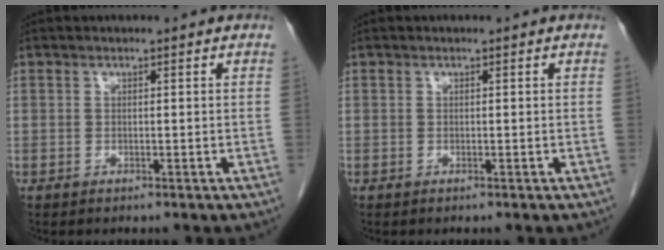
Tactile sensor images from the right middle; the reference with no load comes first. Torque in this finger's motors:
{"motor_torque": [-0.15, 0.02, -0.02, -0.01]}